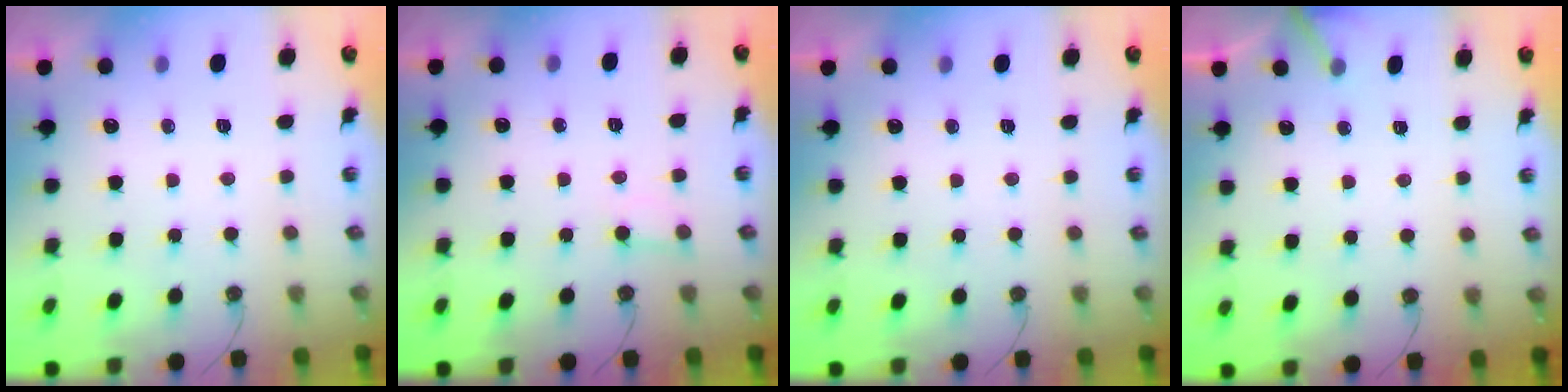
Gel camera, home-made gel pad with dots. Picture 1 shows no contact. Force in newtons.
{"total": 4.5, "press": 4.4, "slide": 0.5}
{"total": 0.0}
{"total": 2.8, "press": 2.8, "slide": 0.2}